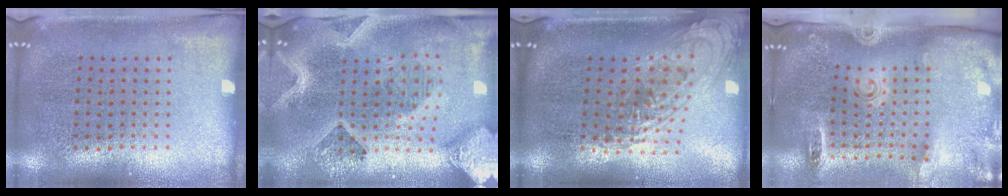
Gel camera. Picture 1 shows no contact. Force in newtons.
{"total": 4.1, "press": 3.2, "slide": 2.7}
{"total": 1.5, "press": 1.3, "slide": 0.7}
{"total": 2.8, "press": 1.9, "slide": 2.1}